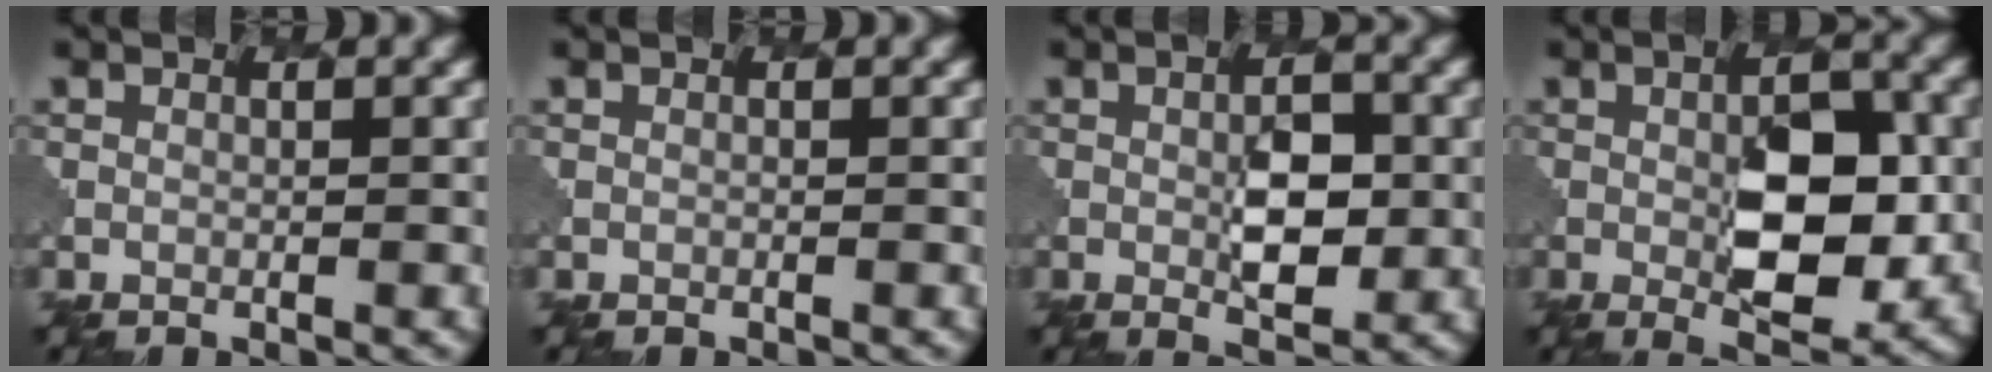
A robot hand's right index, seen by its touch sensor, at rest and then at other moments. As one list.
[{"total": 0.0}, {"total": 3.8, "force": [0.0, 1.8, 3.4], "torque": [-0.051, -0.002, 0.002]}, {"total": 7.2, "force": [-0.5, 3.1, 6.5], "torque": [-0.093, -0.003, -0.003]}]